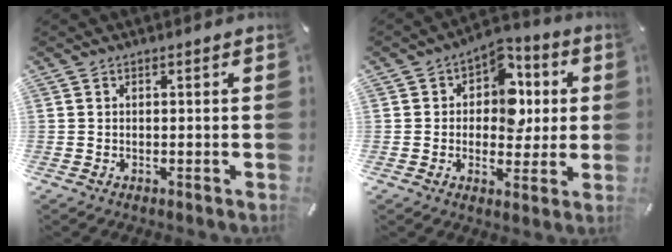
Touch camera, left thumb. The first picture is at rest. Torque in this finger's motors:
{"motor_torque": [1.60, 1.98, 0.74, -0.62, 0.08]}